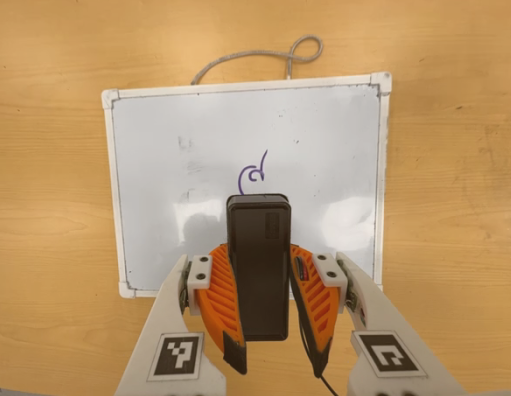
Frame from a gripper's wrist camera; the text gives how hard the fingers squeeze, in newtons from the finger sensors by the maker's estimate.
{"total": 8.9, "left": 7.5, "right": 10.2}